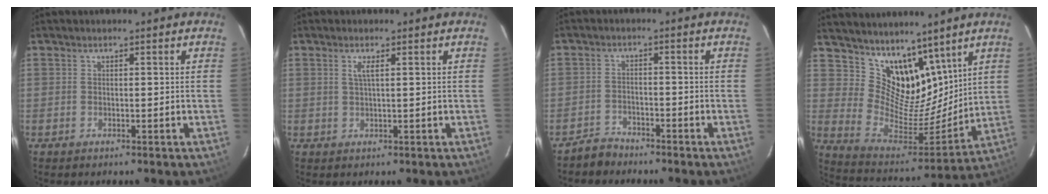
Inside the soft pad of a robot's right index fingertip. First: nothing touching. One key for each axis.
{"total": 1.7, "fx": 0.7, "fy": 0.1, "fz": 1.6, "tx": -0.032, "ty": 0.001, "tz": 0.013}
{"total": 3.5, "fx": -3.2, "fy": 1.5, "fz": 0.1, "tx": -0.014, "ty": 0.010, "tz": -0.057}
{"total": 15.9, "fx": 11.5, "fy": 8.9, "fz": 6.5, "tx": -0.131, "ty": -0.006, "tz": 0.223}